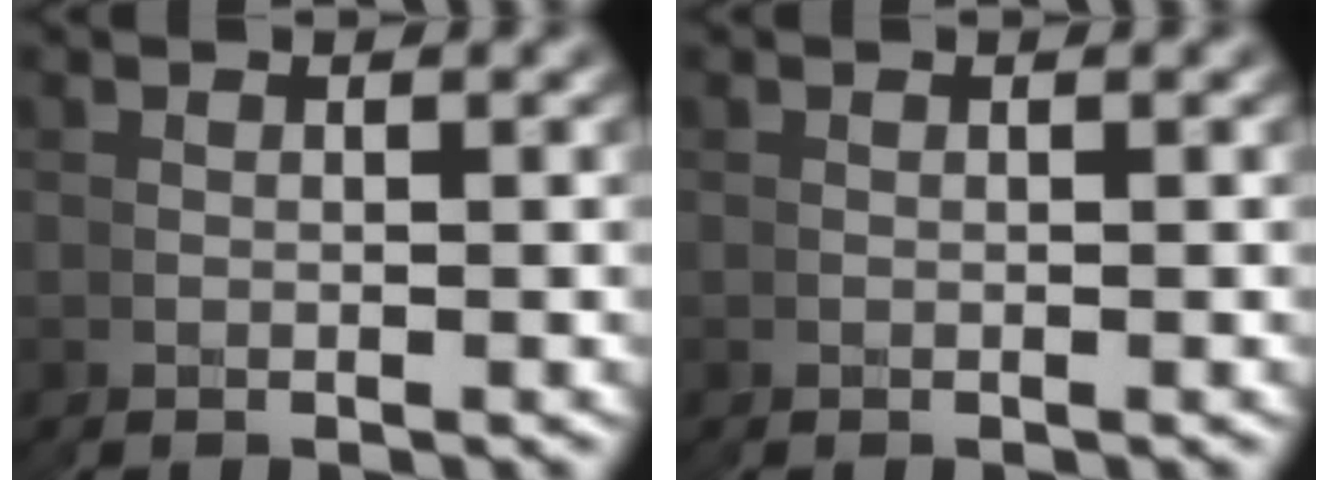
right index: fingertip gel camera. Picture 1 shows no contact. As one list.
[{"total": 0.0}]